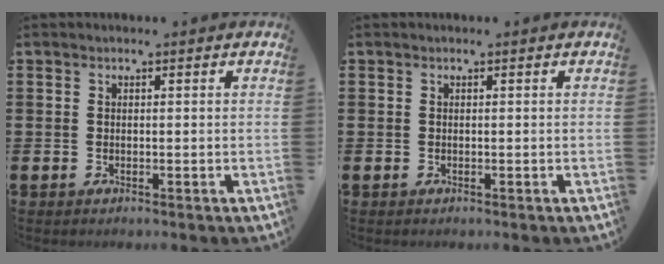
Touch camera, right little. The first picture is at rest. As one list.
[{"total": 0.0}]